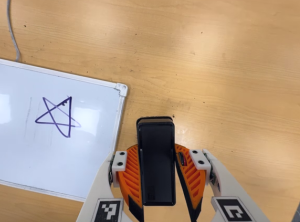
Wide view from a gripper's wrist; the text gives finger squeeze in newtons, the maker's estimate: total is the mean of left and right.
{"total": 6.8, "left": 5.4, "right": 8.2}